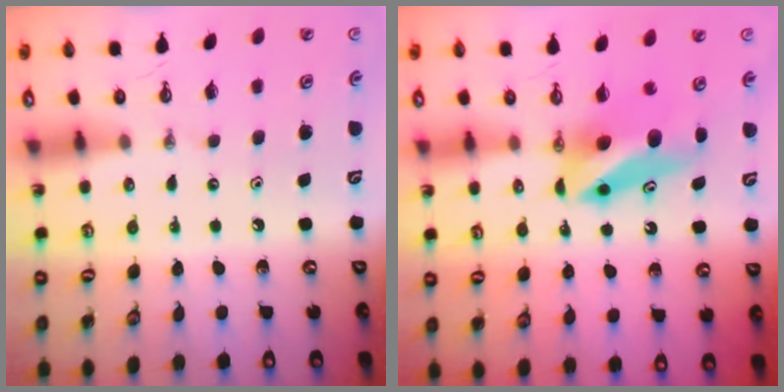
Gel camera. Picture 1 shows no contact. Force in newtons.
{"total": 8.3, "press": 7.5, "slide": 3.7}